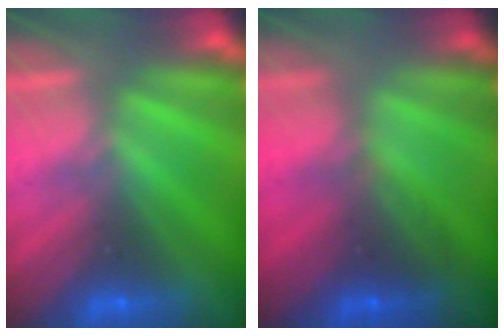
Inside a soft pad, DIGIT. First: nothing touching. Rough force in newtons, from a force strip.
{"total": 1.7}